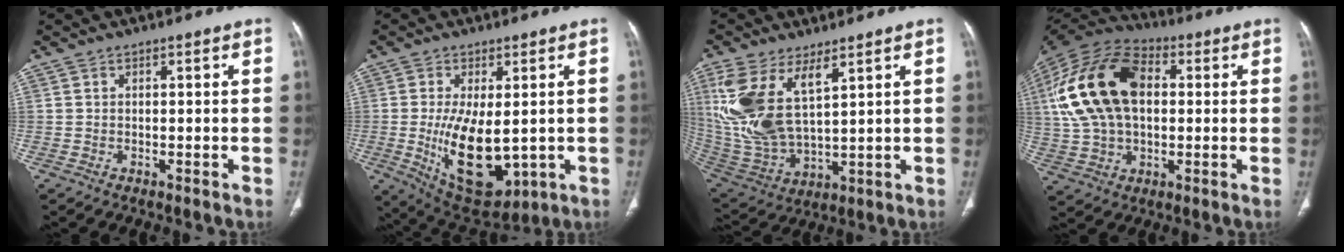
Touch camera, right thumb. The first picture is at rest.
{"total": 14.4, "force": [-1.4, 6.9, 12.5], "torque": [-0.199, -0.025, 0.004]}
{"total": 16.0, "force": [6.6, 7.2, 12.6], "torque": [-0.272, -0.022, 0.150]}
{"total": 22.4, "force": [3.5, 13.9, 17.2], "torque": [-0.338, 0.019, 0.059]}